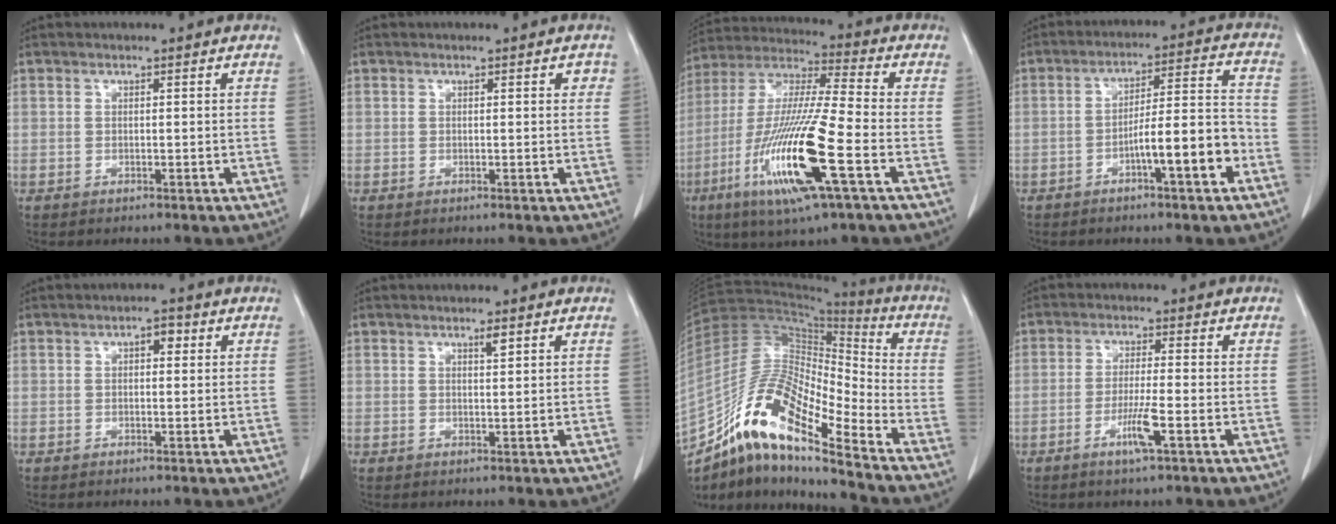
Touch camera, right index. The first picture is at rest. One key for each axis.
{"total": 1.1, "fx": 0.4, "fy": 0.6, "fz": 0.9, "tx": -0.006, "ty": 0.005, "tz": 0.004}
{"total": 18.8, "fx": -6.8, "fy": 0.9, "fz": 17.5, "tx": -0.369, "ty": -0.028, "tz": -0.130}
{"total": 9.9, "fx": -4.2, "fy": 0.8, "fz": 8.9, "tx": -0.138, "ty": 0.021, "tz": -0.064}
{"total": 2.0, "fx": 0.7, "fy": 1.0, "fz": 1.6, "tx": -0.023, "ty": 0.009, "tz": 0.008}
{"total": 1.3, "fx": 0.9, "fy": 0.2, "fz": 1.0, "tx": -0.020, "ty": -0.003, "tz": 0.015}
{"total": 16.6, "fx": -11.9, "fy": 2.7, "fz": 11.3, "tx": -0.214, "ty": 0.024, "tz": -0.212}
{"total": 4.9, "fx": -2.2, "fy": -0.2, "fz": 4.4, "tx": -0.083, "ty": -0.009, "tz": -0.042}